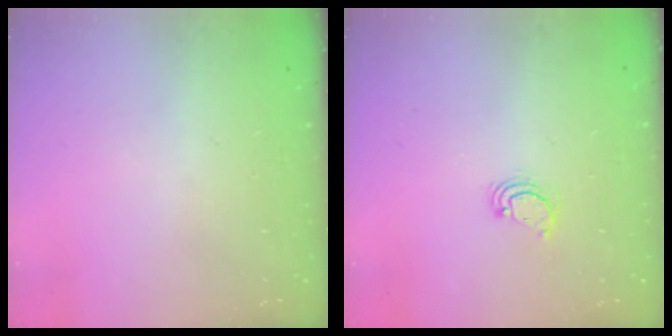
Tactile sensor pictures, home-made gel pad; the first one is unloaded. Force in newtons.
{"total": 2.6, "press": 2.6, "slide": 0.3}